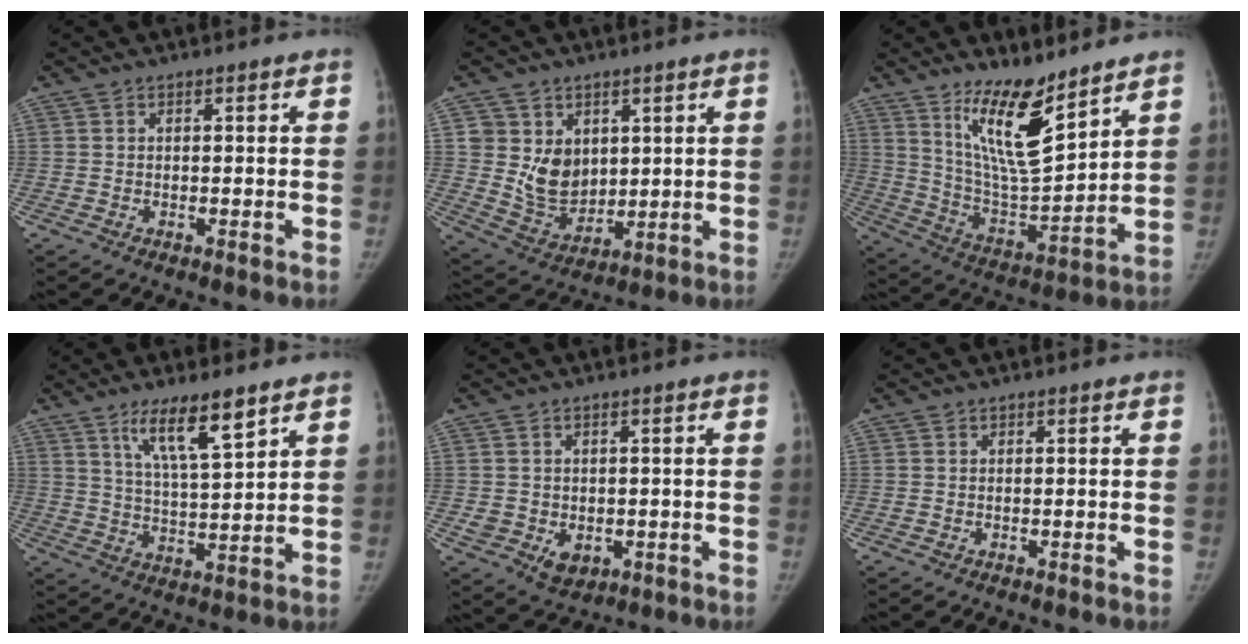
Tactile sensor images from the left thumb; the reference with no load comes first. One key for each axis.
{"total": 10.0, "fx": 2.7, "fy": 7.9, "fz": 5.4, "tx": -0.054, "ty": -0.027, "tz": 0.068}
{"total": 15.4, "fx": 10.4, "fy": 4.2, "fz": 10.7, "tx": -0.158, "ty": -0.084, "tz": 0.200}
{"total": 10.2, "fx": 6.5, "fy": 1.7, "fz": 7.6, "tx": -0.128, "ty": -0.039, "tz": 0.122}
{"total": 5.5, "fx": -1.2, "fy": 4.3, "fz": 3.1, "tx": -0.036, "ty": 0.000, "tz": -0.004}
{"total": 0.0}